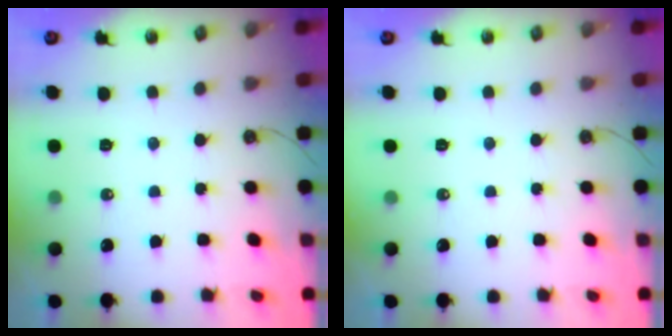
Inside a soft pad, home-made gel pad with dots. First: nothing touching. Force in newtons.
{"total": 0.0}